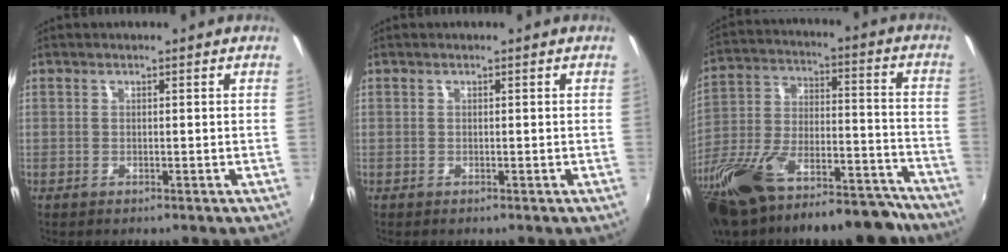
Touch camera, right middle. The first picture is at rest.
{"total": 0.0}
{"total": 27.5, "force": [-20.5, 10.7, 14.9], "torque": [-0.294, -0.010, -0.311]}